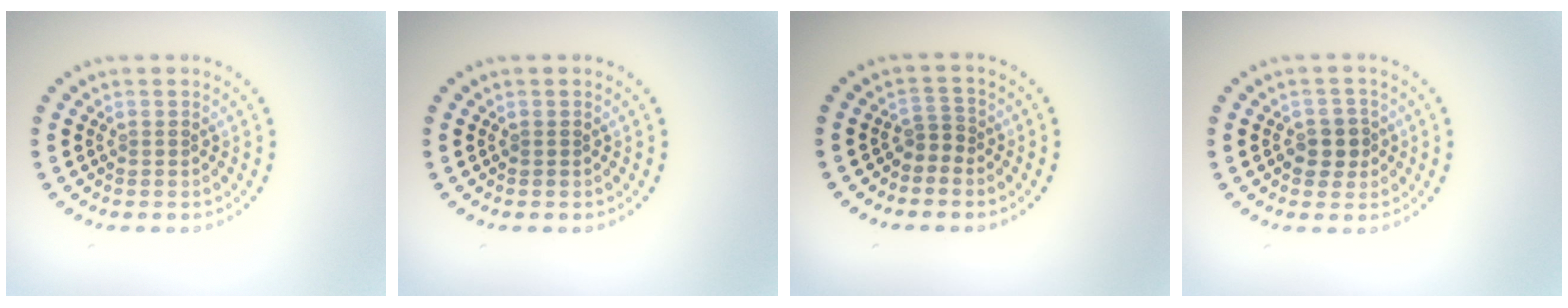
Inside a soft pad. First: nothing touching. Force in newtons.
{"total": 0.0}
{"total": 1.5, "press": 1.0, "slide": 1.1}
{"total": 2.4, "press": 2.2, "slide": 0.8}